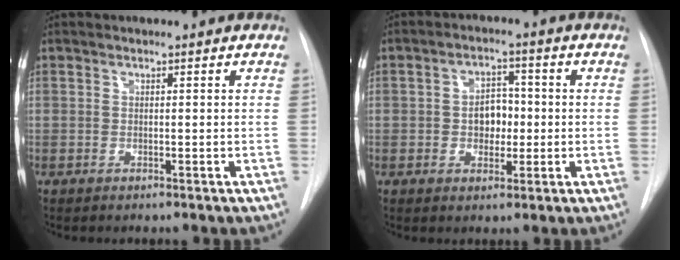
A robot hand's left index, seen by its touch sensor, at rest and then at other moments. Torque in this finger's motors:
{"motor_torque": [-0.01, 0.08, 0.10, 0.01]}